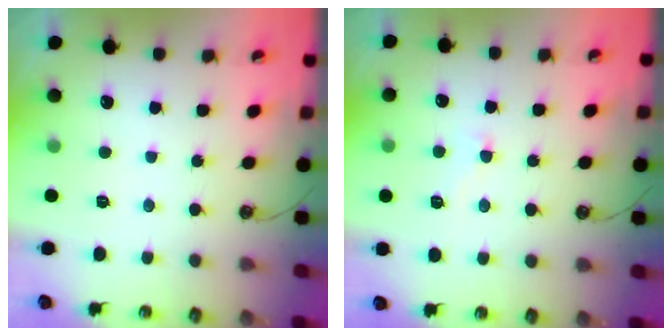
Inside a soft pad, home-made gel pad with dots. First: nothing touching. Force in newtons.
{"total": 2.8, "press": 2.6, "slide": 1.2}